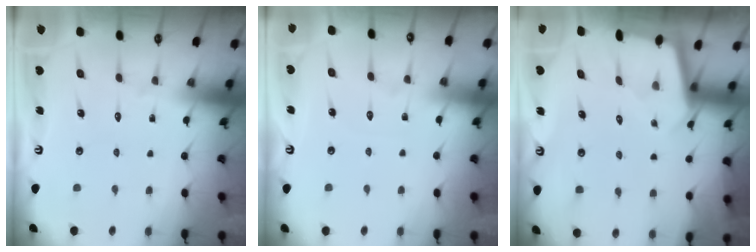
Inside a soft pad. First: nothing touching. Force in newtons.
{"total": 2.4, "press": 2.4, "slide": 0.4}
{"total": 1.8, "press": 1.8, "slide": 0.2}